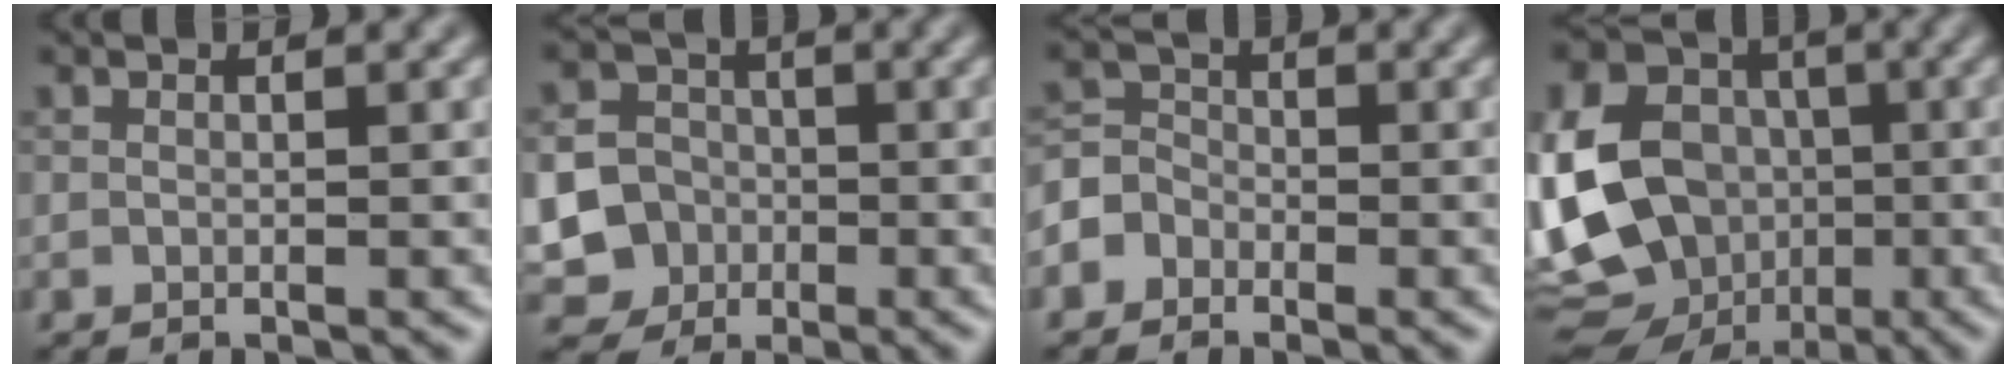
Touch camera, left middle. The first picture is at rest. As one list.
[{"total": 12.3, "force": [-3.6, 11.4, 3.0], "torque": [-0.092, -0.020, -0.090]}, {"total": 2.9, "force": [-1.6, 2.4, 0.5], "torque": [0.007, 0.008, -0.042]}, {"total": 15.1, "force": [-3.4, 12.6, 7.7], "torque": [-0.168, -0.015, -0.072]}]